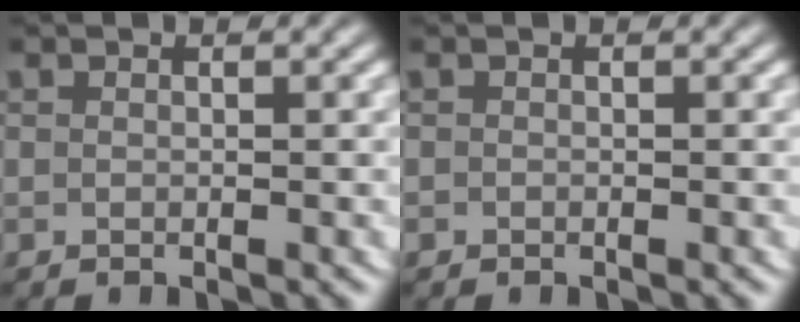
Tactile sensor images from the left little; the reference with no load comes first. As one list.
[{"total": 0.0}]